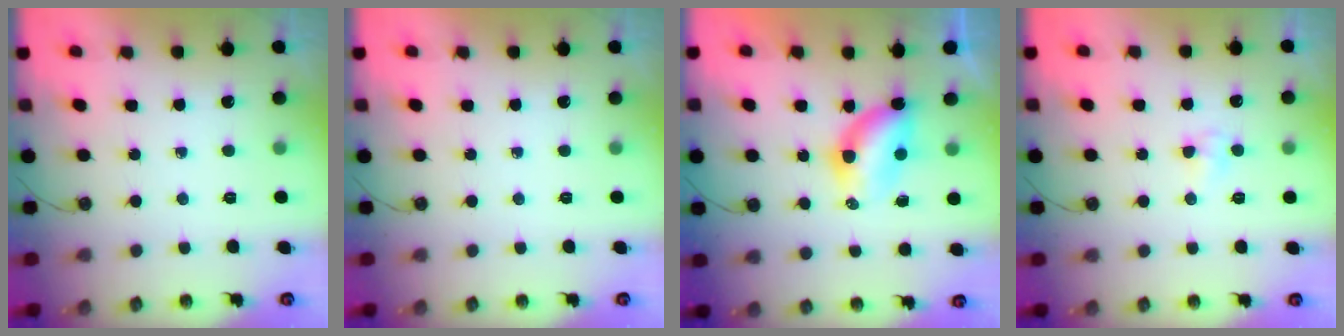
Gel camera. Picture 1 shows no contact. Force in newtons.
{"total": 0.0}
{"total": 5.8, "press": 5.8, "slide": 0.5}
{"total": 3.6, "press": 3.6, "slide": 0.5}